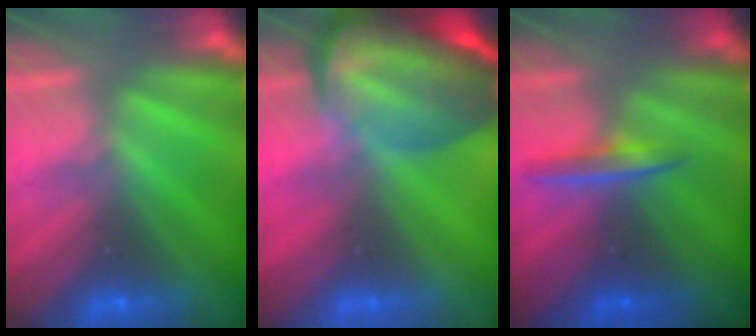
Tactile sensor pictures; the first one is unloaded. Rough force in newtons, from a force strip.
{"total": 6.3}
{"total": 1.5}